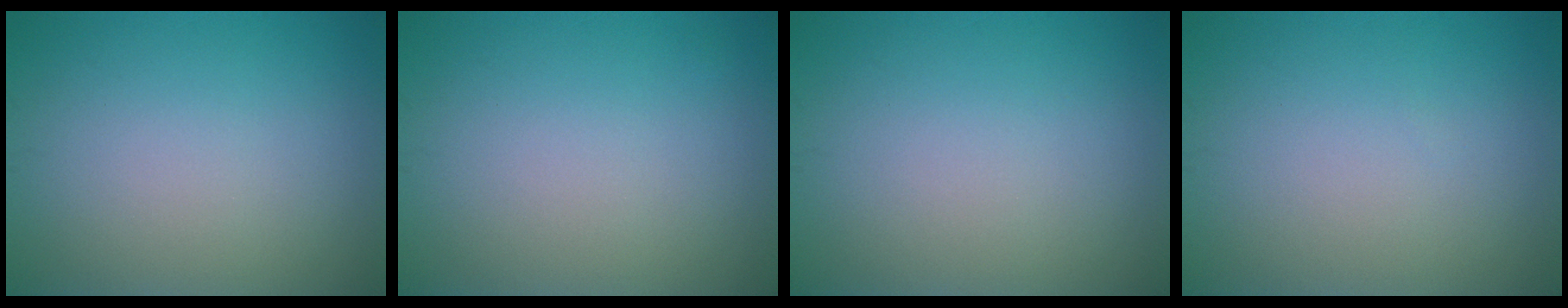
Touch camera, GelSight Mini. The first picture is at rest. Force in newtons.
{"total": 0.0}
{"total": 0.0}
{"total": 0.0}